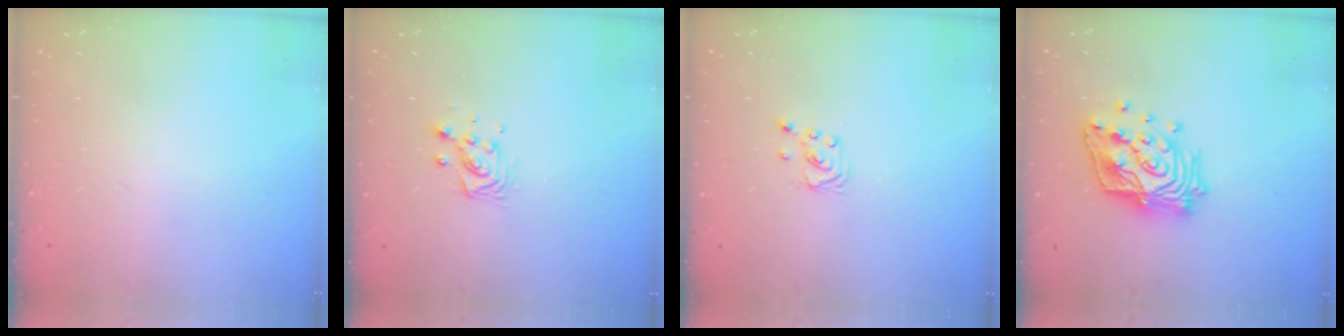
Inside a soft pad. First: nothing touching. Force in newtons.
{"total": 6.3, "press": 6.3, "slide": 0.3}
{"total": 2.3, "press": 2.3, "slide": 0.2}
{"total": 18.8, "press": 18.7, "slide": 1.6}